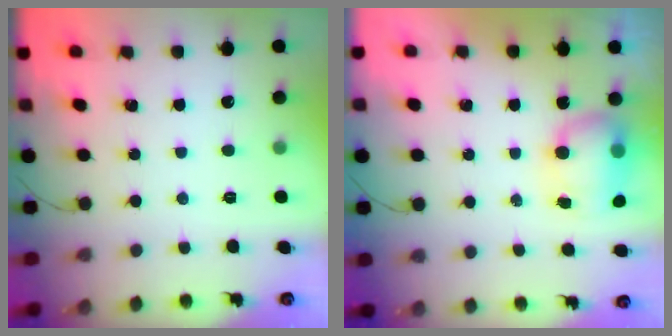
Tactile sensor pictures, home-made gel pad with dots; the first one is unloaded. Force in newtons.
{"total": 8.2, "press": 8.1, "slide": 1.3}